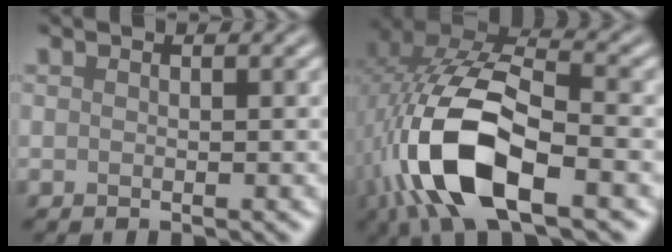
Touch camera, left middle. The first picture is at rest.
{"total": 13.3, "force": [-3.9, 6.0, 11.2], "torque": [-0.246, -0.004, -0.075]}